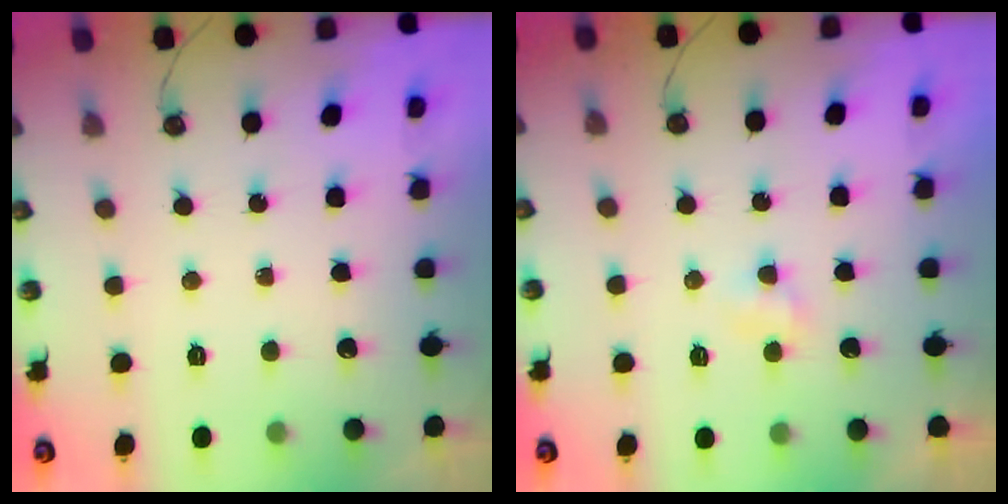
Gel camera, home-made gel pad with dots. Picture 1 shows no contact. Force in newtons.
{"total": 2.2, "press": 2.2, "slide": 0.3}